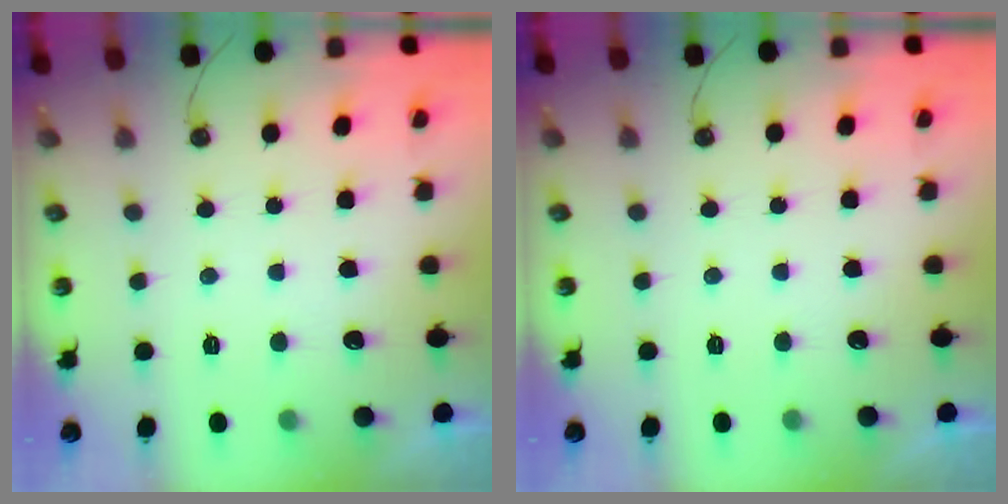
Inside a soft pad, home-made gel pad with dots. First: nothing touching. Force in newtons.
{"total": 0.0}